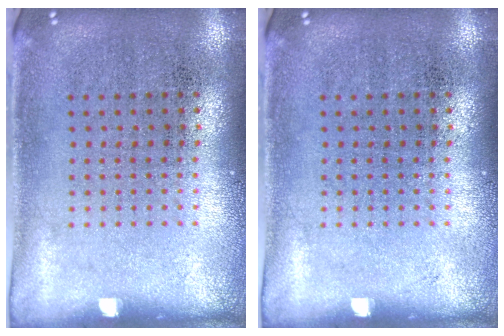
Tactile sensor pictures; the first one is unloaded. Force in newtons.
{"total": 0.0}